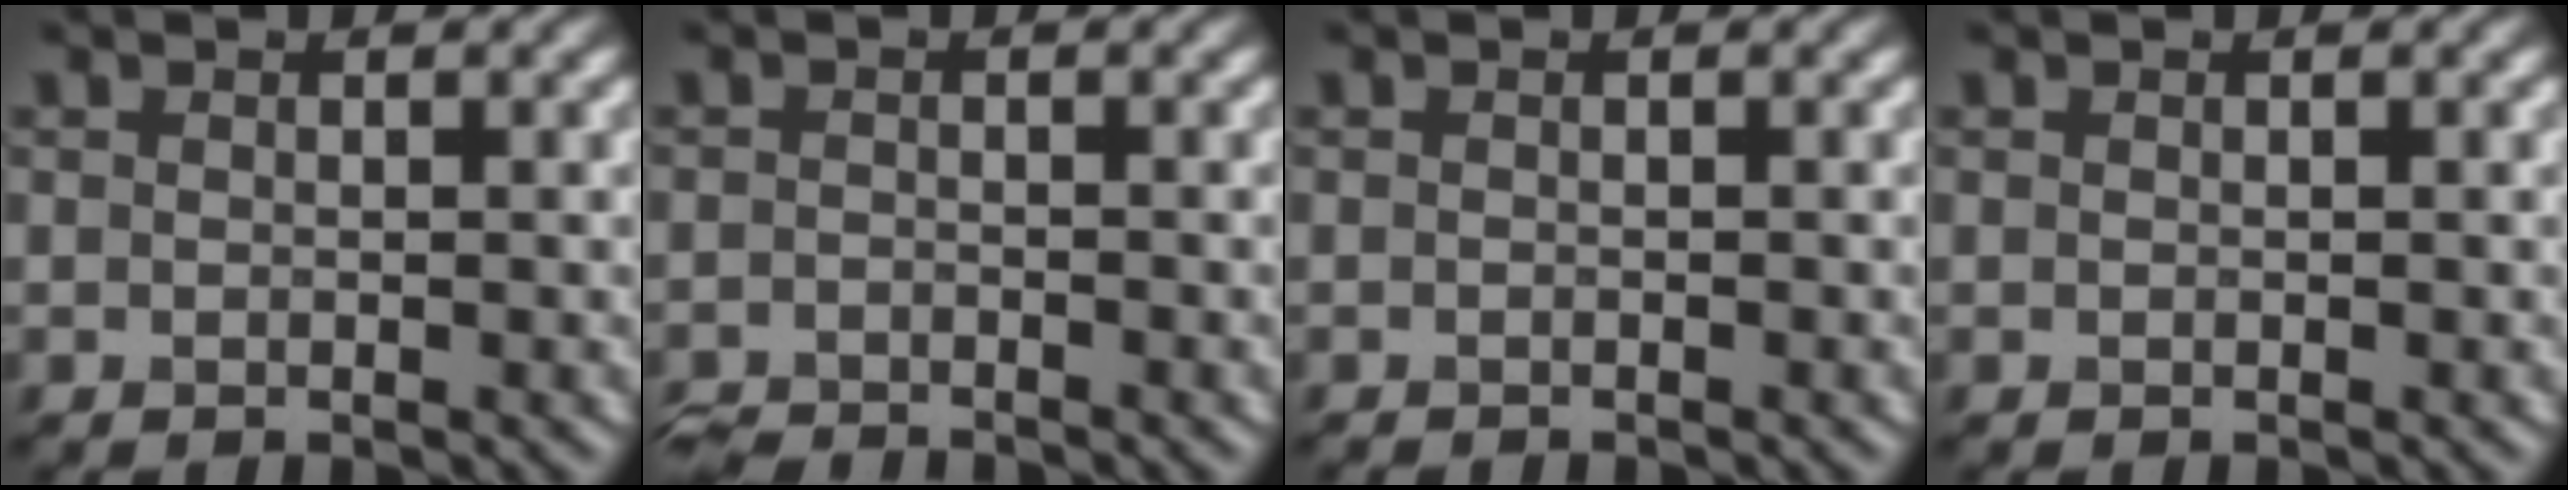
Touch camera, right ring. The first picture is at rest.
{"total": 2.8, "force": [-2.8, 0.2, 0.5], "torque": [-0.012, -0.015, -0.054]}
{"total": 0.9, "force": [-0.8, 0.1, 0.1], "torque": [0.002, -0.006, -0.013]}
{"total": 0.0}